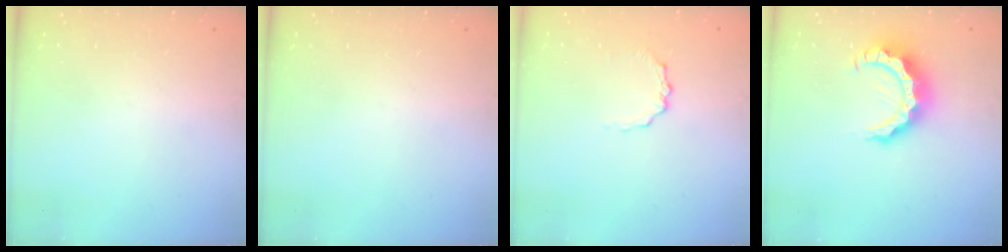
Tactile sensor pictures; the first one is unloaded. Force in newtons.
{"total": 0.0}
{"total": 2.3, "press": 2.2, "slide": 0.3}
{"total": 10.3, "press": 10.3, "slide": 0.7}